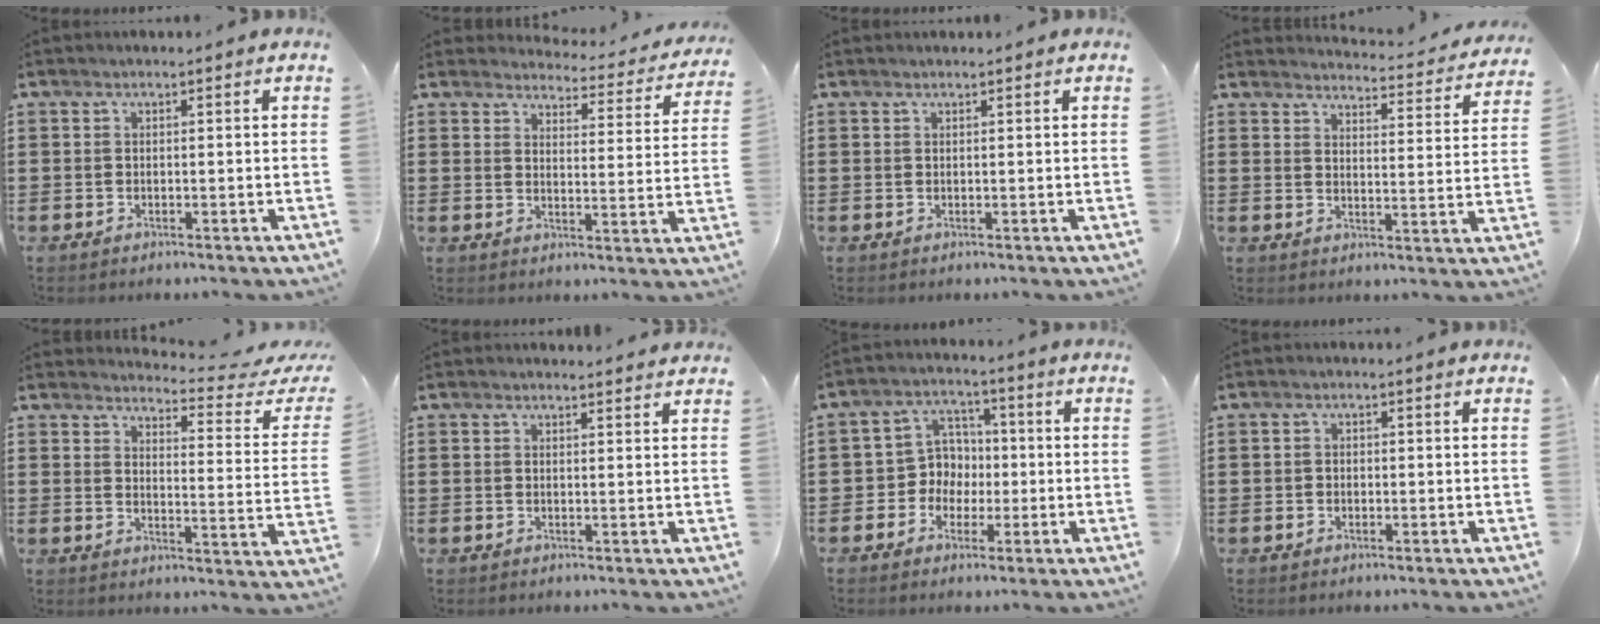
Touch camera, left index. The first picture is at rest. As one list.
[{"total": 3.7, "force": [3.7, 0.3, 0.7], "torque": [-0.027, -0.030, 0.058]}, {"total": 0.5, "force": [0.5, -0.1, 0.3], "torque": [-0.006, -0.001, 0.010]}, {"total": 3.8, "force": [3.7, 0.0, 0.5], "torque": [-0.013, -0.036, 0.059]}, {"total": 4.2, "force": [3.8, 0.2, 1.8], "torque": [-0.034, -0.038, 0.054]}, {"total": 1.5, "force": [1.5, 0.3, 0.0], "torque": [-0.004, 0.002, 0.029]}, {"total": 5.8, "force": [-0.8, 5.5, 1.6], "torque": [-0.052, 0.015, -0.018]}, {"total": 0.8, "force": [-0.3, 0.7, 0.2], "torque": [-0.006, 0.002, -0.007]}]